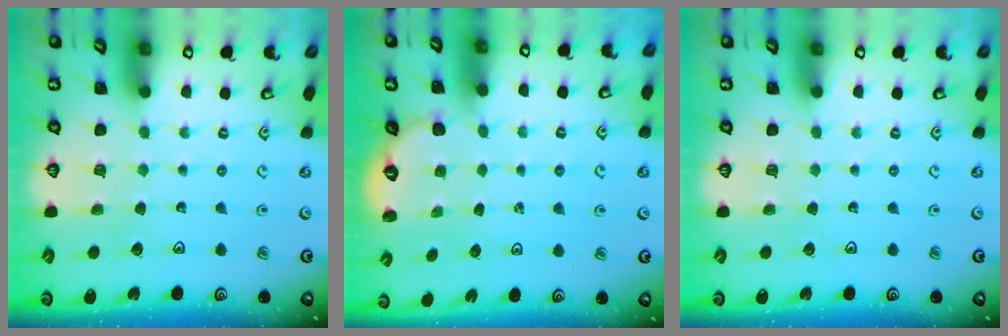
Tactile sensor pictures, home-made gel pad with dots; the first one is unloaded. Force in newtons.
{"total": 1.8, "press": 1.1, "slide": 1.4}
{"total": 0.0}